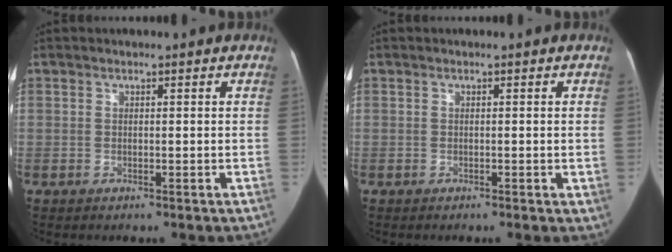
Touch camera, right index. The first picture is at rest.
{"total": 0.7, "force": [-0.2, 0.3, 0.7], "torque": [-0.008, -0.001, -0.002]}